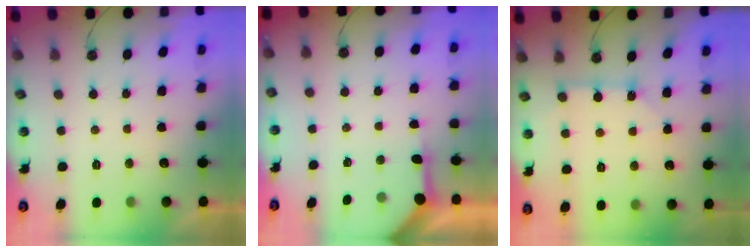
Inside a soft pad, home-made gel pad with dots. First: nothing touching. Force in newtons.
{"total": 3.8, "press": 3.8, "slide": 0.4}
{"total": 3.8, "press": 3.8, "slide": 0.3}